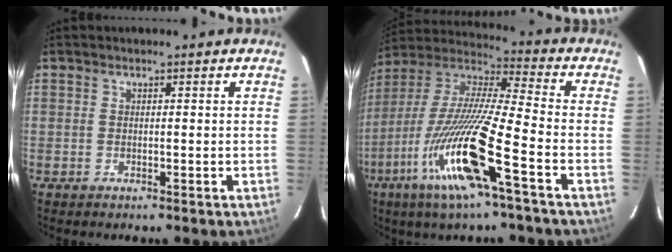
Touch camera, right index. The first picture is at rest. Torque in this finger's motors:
{"motor_torque": [2.07, -0.07, 1.05, 0.21]}